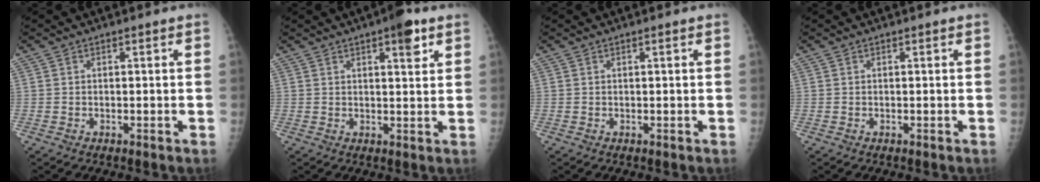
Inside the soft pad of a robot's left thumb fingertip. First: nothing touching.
{"total": 5.3, "force": [2.9, 1.6, 4.1], "torque": [-0.045, -0.011, 0.036]}
{"total": 0.0}
{"total": 0.0}